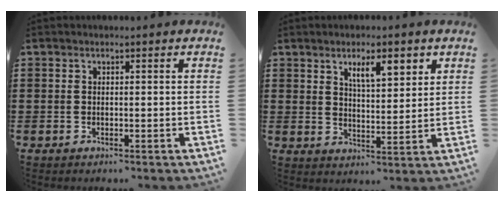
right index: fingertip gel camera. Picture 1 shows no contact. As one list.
[{"total": 5.9, "force": [3.2, 1.9, 4.6], "torque": [-0.073, -0.003, 0.050]}]